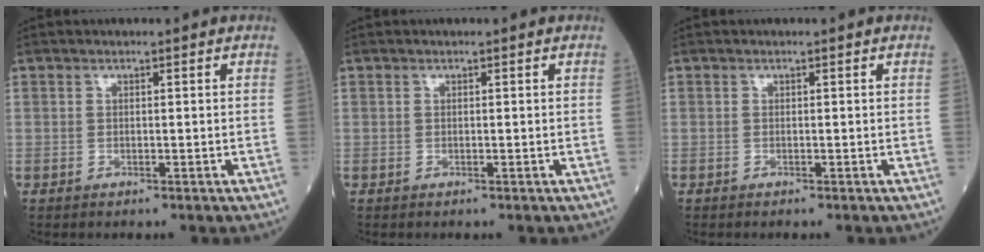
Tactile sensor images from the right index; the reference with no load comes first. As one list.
[{"total": 0.0}, {"total": 0.0}]